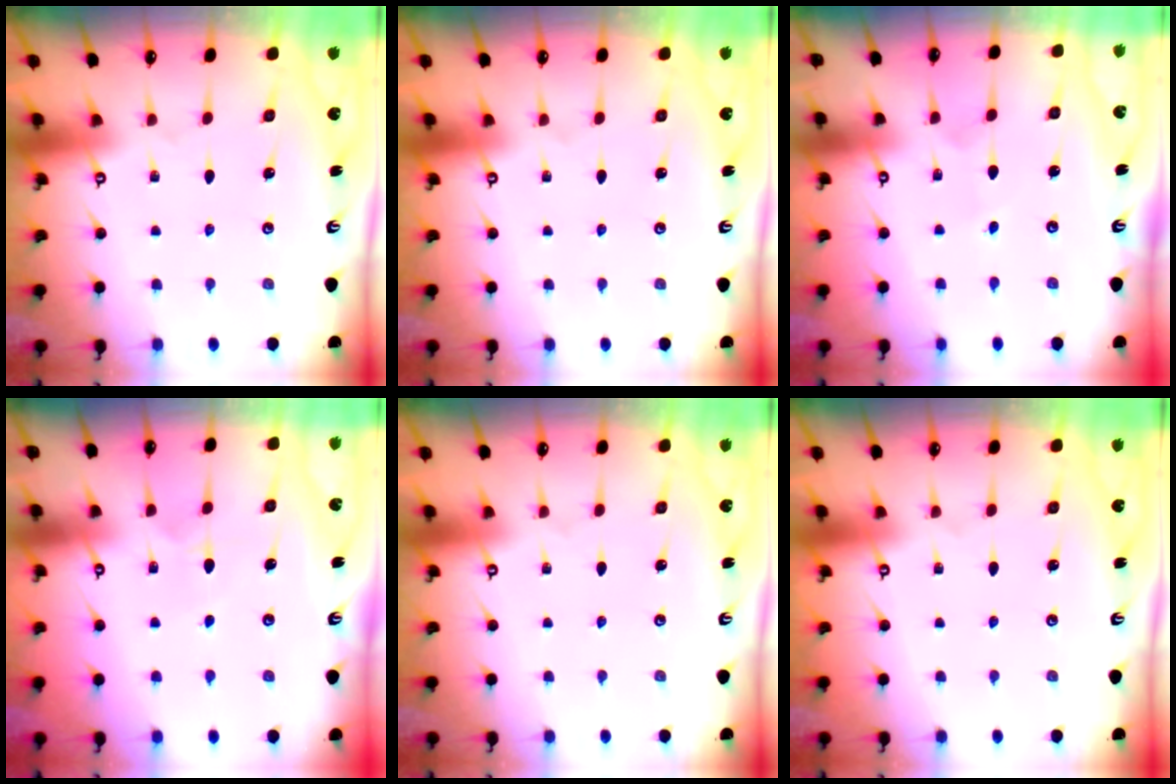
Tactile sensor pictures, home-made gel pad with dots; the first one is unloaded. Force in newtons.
{"total": 0.0}
{"total": 2.8, "press": 2.8, "slide": 0.2}
{"total": 5.5, "press": 5.5, "slide": 0.5}
{"total": 0.0}
{"total": 0.0}